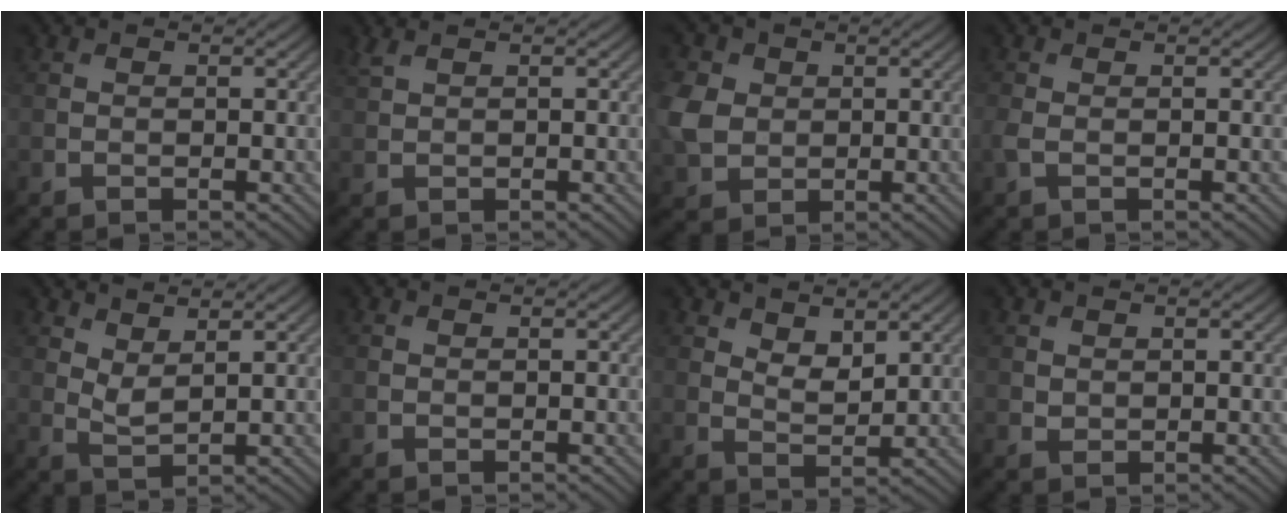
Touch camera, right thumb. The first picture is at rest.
{"total": 1.2, "force": [1.0, 0.2, 0.7], "torque": [-0.024, 0.007, 0.024]}
{"total": 6.1, "force": [0.6, 5.2, 3.2], "torque": [-0.106, 0.007, 0.007]}
{"total": 1.0, "force": [-0.3, 0.4, 0.9], "torque": [-0.030, -0.002, -0.008]}
{"total": 2.7, "force": [2.0, 0.8, 1.7], "torque": [-0.041, -0.005, 0.045]}
{"total": 0.0}
{"total": 3.7, "force": [2.4, 1.7, 2.2], "torque": [-0.047, -0.009, 0.045]}
{"total": 0.9, "force": [0.6, 0.7, 0.2], "torque": [-0.007, -0.003, 0.016]}